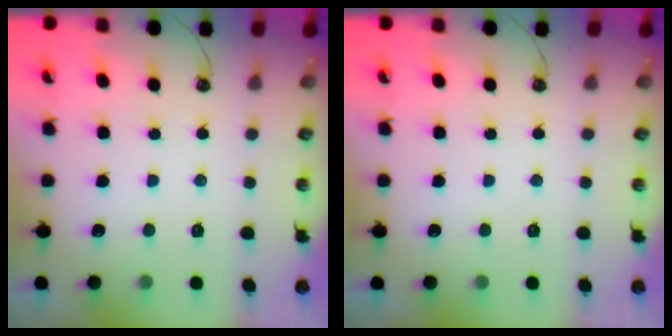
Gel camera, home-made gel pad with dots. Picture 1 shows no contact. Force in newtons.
{"total": 0.0}